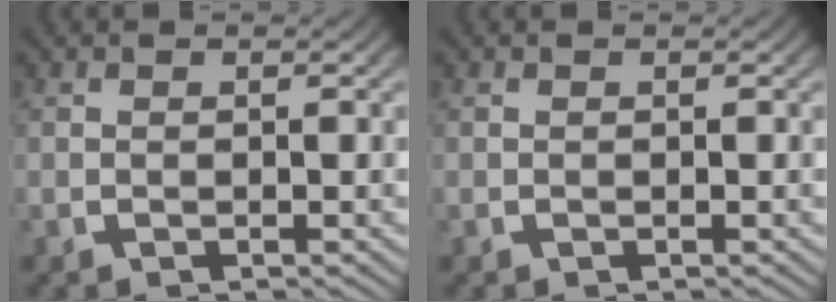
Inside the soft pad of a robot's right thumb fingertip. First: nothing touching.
{"total": 0.0}